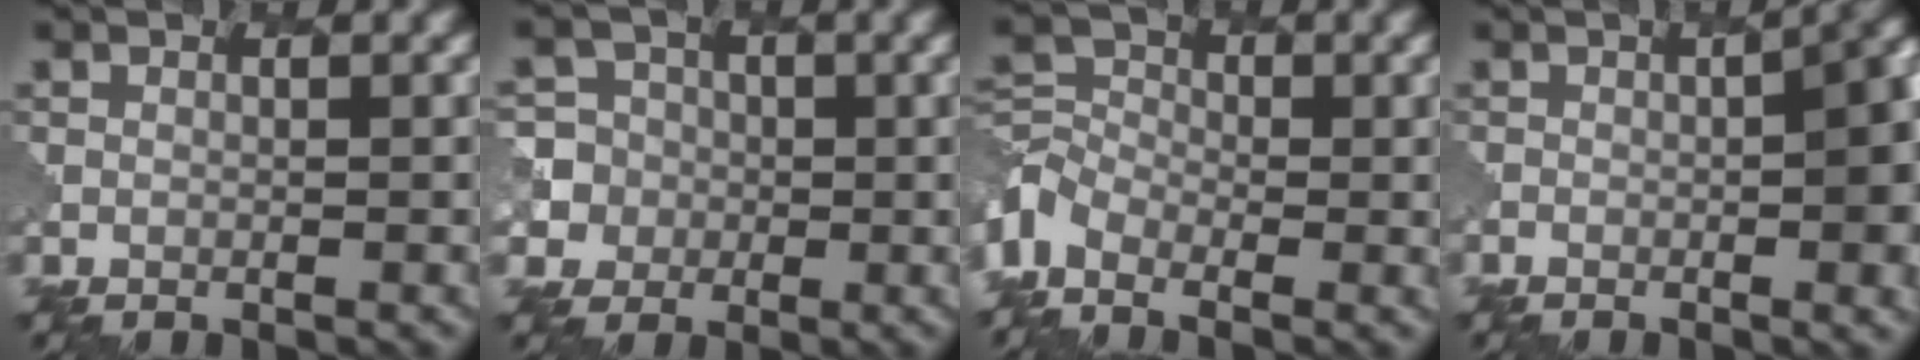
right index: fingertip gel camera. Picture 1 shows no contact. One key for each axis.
{"total": 7.7, "fx": -0.9, "fy": 7.5, "fz": 1.3, "tx": -0.037, "ty": 0.015, "tz": -0.031}
{"total": 6.0, "fx": -2.8, "fy": 3.6, "fz": 3.8, "tx": -0.079, "ty": -0.002, "tz": -0.071}
{"total": 9.9, "fx": -1.4, "fy": 3.8, "fz": 9.1, "tx": -0.066, "ty": 0.011, "tz": -0.028}